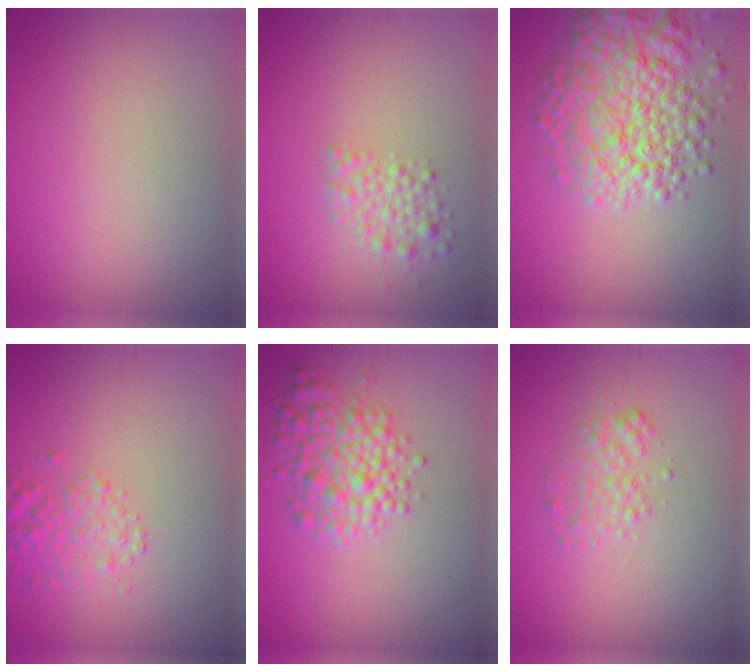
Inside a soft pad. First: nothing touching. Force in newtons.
{"total": 2.2, "press": 2.2, "slide": 0.1}
{"total": 7.8, "press": 7.8, "slide": 0.3}
{"total": 2.6, "press": 2.6, "slide": 0.1}
{"total": 4.5, "press": 4.5, "slide": 0.1}
{"total": 1.7, "press": 1.7, "slide": 0.0}